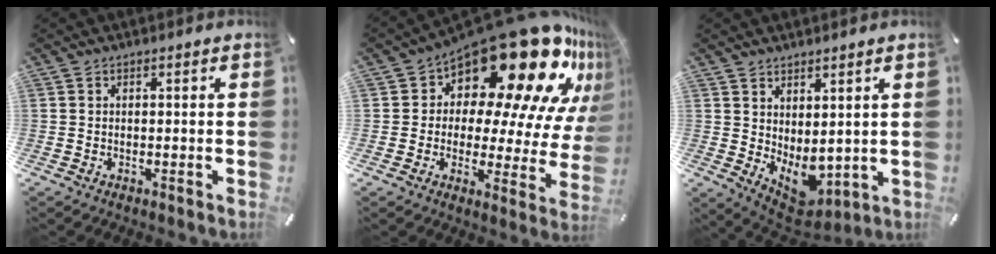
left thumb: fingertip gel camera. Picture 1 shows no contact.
{"total": 25.3, "force": [17.0, 10.7, 15.4], "torque": [-0.203, -0.147, 0.284]}
{"total": 5.7, "force": [0.6, 4.7, 3.1], "torque": [-0.048, -0.025, 0.017]}